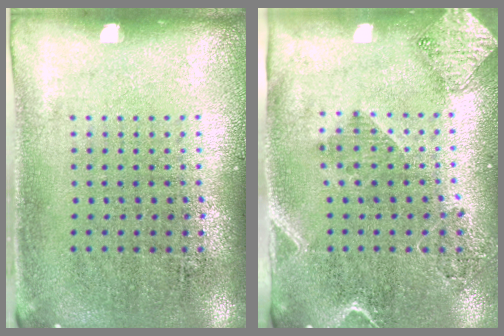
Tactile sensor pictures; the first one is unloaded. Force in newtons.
{"total": 1.8, "press": 1.7, "slide": 0.8}